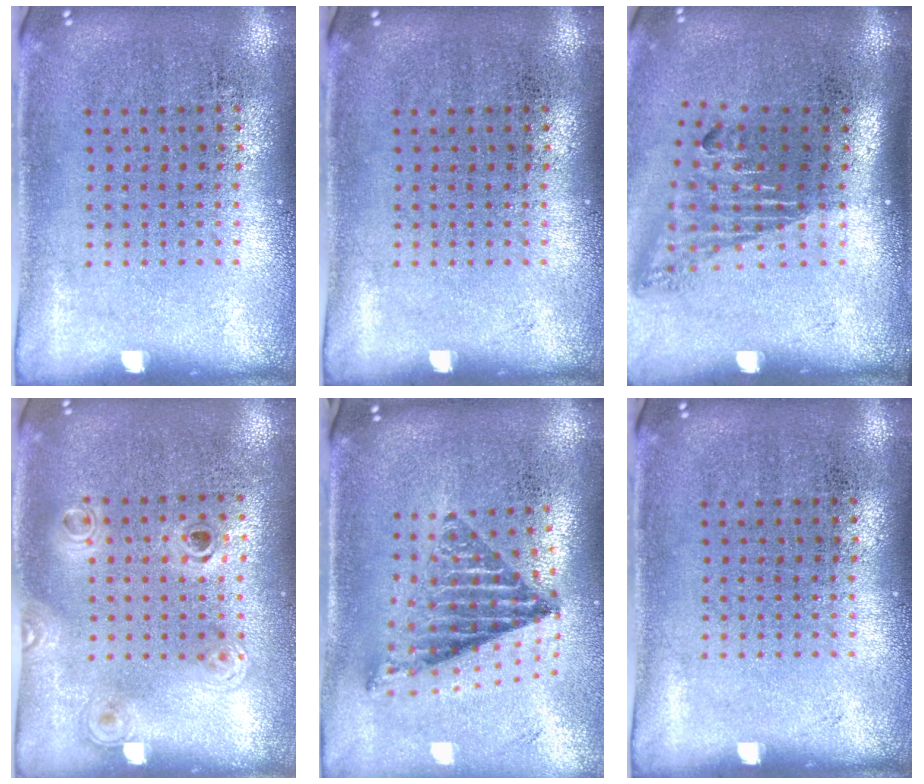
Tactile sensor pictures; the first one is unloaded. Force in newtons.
{"total": 0.0}
{"total": 1.7, "press": 1.1, "slide": 1.3}
{"total": 1.2, "press": 1.0, "slide": 0.7}
{"total": 1.3, "press": 1.1, "slide": 0.7}
{"total": 0.0}